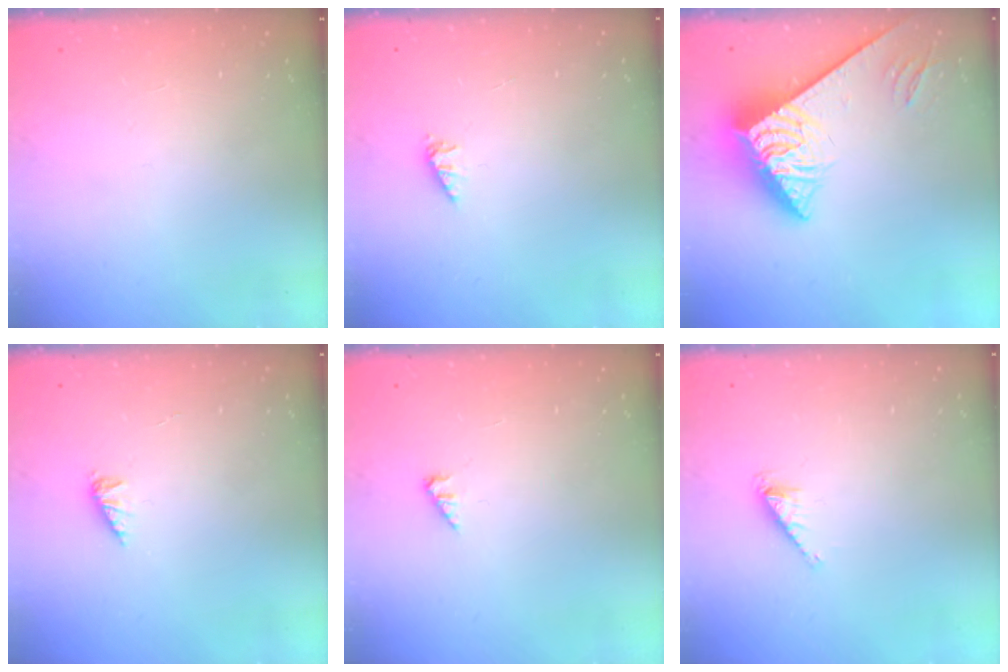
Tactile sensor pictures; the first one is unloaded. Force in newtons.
{"total": 1.3, "press": 1.3, "slide": 0.1}
{"total": 6.8, "press": 6.7, "slide": 1.0}
{"total": 2.1, "press": 2.1, "slide": 0.3}
{"total": 1.9, "press": 1.9, "slide": 0.3}
{"total": 1.5, "press": 1.4, "slide": 0.1}